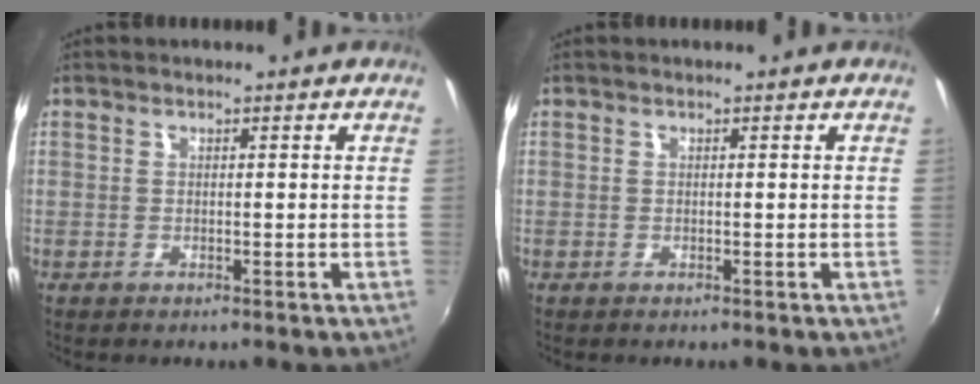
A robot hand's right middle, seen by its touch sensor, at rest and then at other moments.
{"total": 0.0}